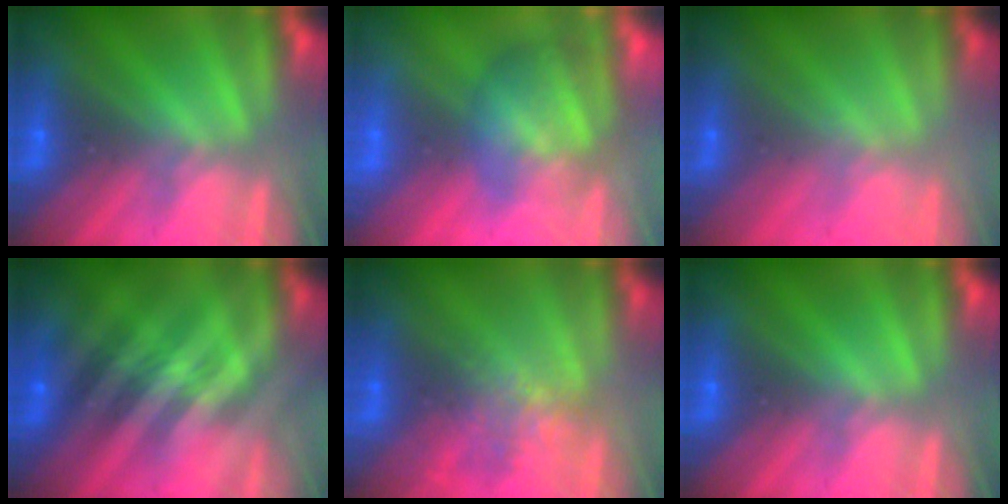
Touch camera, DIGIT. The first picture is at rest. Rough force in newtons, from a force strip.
{"total": 2.9}
{"total": 2.1}
{"total": 2.3}
{"total": 2.9}
{"total": 0.0}